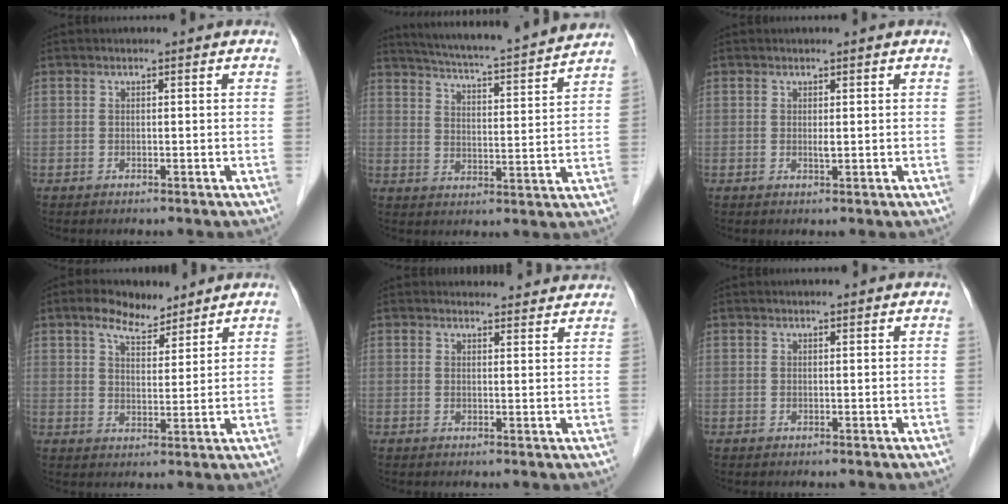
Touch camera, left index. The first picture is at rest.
{"total": 16.3, "force": [15.0, -0.5, 6.3], "torque": [-0.110, -0.011, 0.209]}
{"total": 0.7, "force": [0.2, 0.1, 0.7], "torque": [-0.017, -0.003, 0.005]}
{"total": 6.2, "force": [4.8, 2.4, 3.0], "torque": [-0.062, 0.016, 0.088]}
{"total": 6.8, "force": [6.6, 1.5, 0.8], "torque": [0.003, 0.011, 0.061]}
{"total": 0.8, "force": [0.7, 0.1, 0.4], "torque": [-0.009, 0.009, 0.013]}